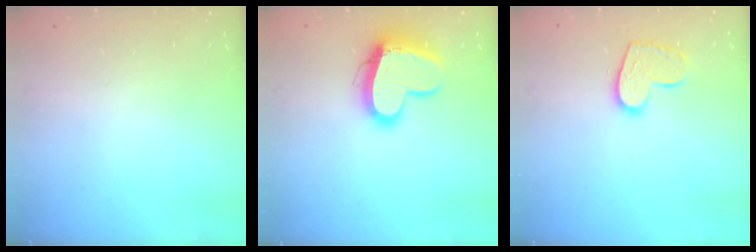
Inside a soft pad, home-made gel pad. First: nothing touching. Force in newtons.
{"total": 13.7, "press": 13.6, "slide": 1.3}
{"total": 11.7, "press": 11.7, "slide": 0.8}